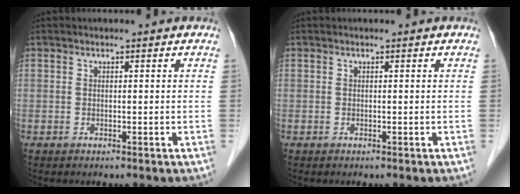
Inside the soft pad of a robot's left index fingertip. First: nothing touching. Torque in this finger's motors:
{"motor_torque": [0.00, 0.00, 0.00, 0.00]}